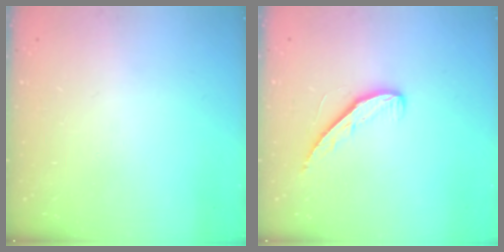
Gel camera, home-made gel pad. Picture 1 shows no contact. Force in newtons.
{"total": 7.0, "press": 7.0, "slide": 0.7}